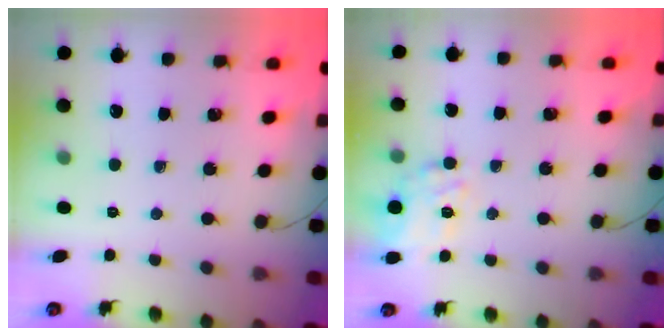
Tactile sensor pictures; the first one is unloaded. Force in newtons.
{"total": 16.9, "press": 16.8, "slide": 1.3}